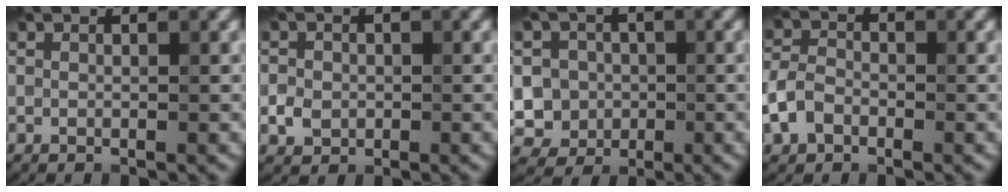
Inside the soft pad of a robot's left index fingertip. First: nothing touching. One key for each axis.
{"total": 1.8, "fx": -0.3, "fy": 1.6, "fz": 0.6, "tx": -0.003, "ty": -0.002, "tz": -0.011}
{"total": 7.4, "fx": -0.5, "fy": 7.0, "fz": 2.3, "tx": -0.044, "ty": 0.023, "tz": -0.036}
{"total": 3.0, "fx": -1.4, "fy": 2.2, "fz": 1.5, "tx": -0.032, "ty": 0.004, "tz": -0.037}